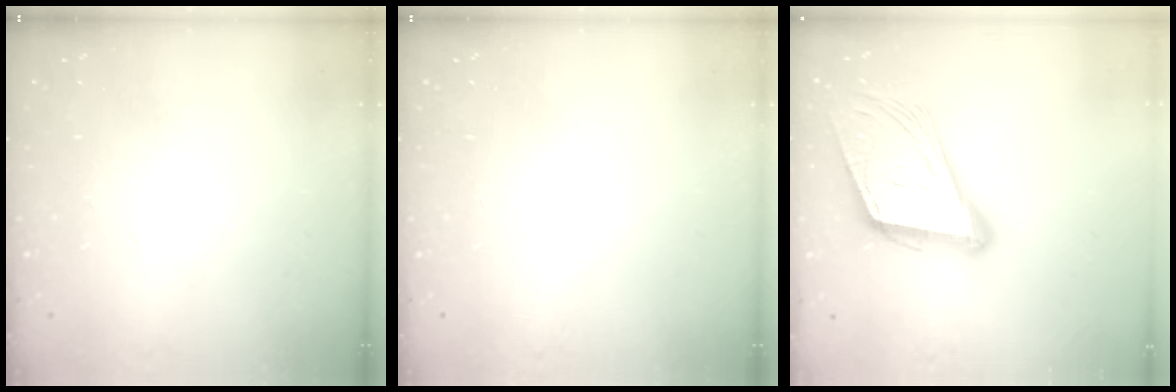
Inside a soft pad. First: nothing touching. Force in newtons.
{"total": 0.0}
{"total": 18.8, "press": 18.4, "slide": 4.2}